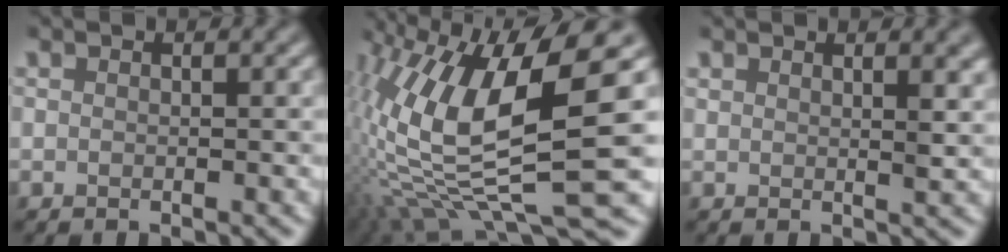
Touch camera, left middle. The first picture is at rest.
{"total": 13.4, "force": [1.3, 3.9, 12.7], "torque": [-0.256, -0.001, 0.027]}
{"total": 2.7, "force": [1.7, 0.9, 1.9], "torque": [-0.013, 0.001, 0.026]}